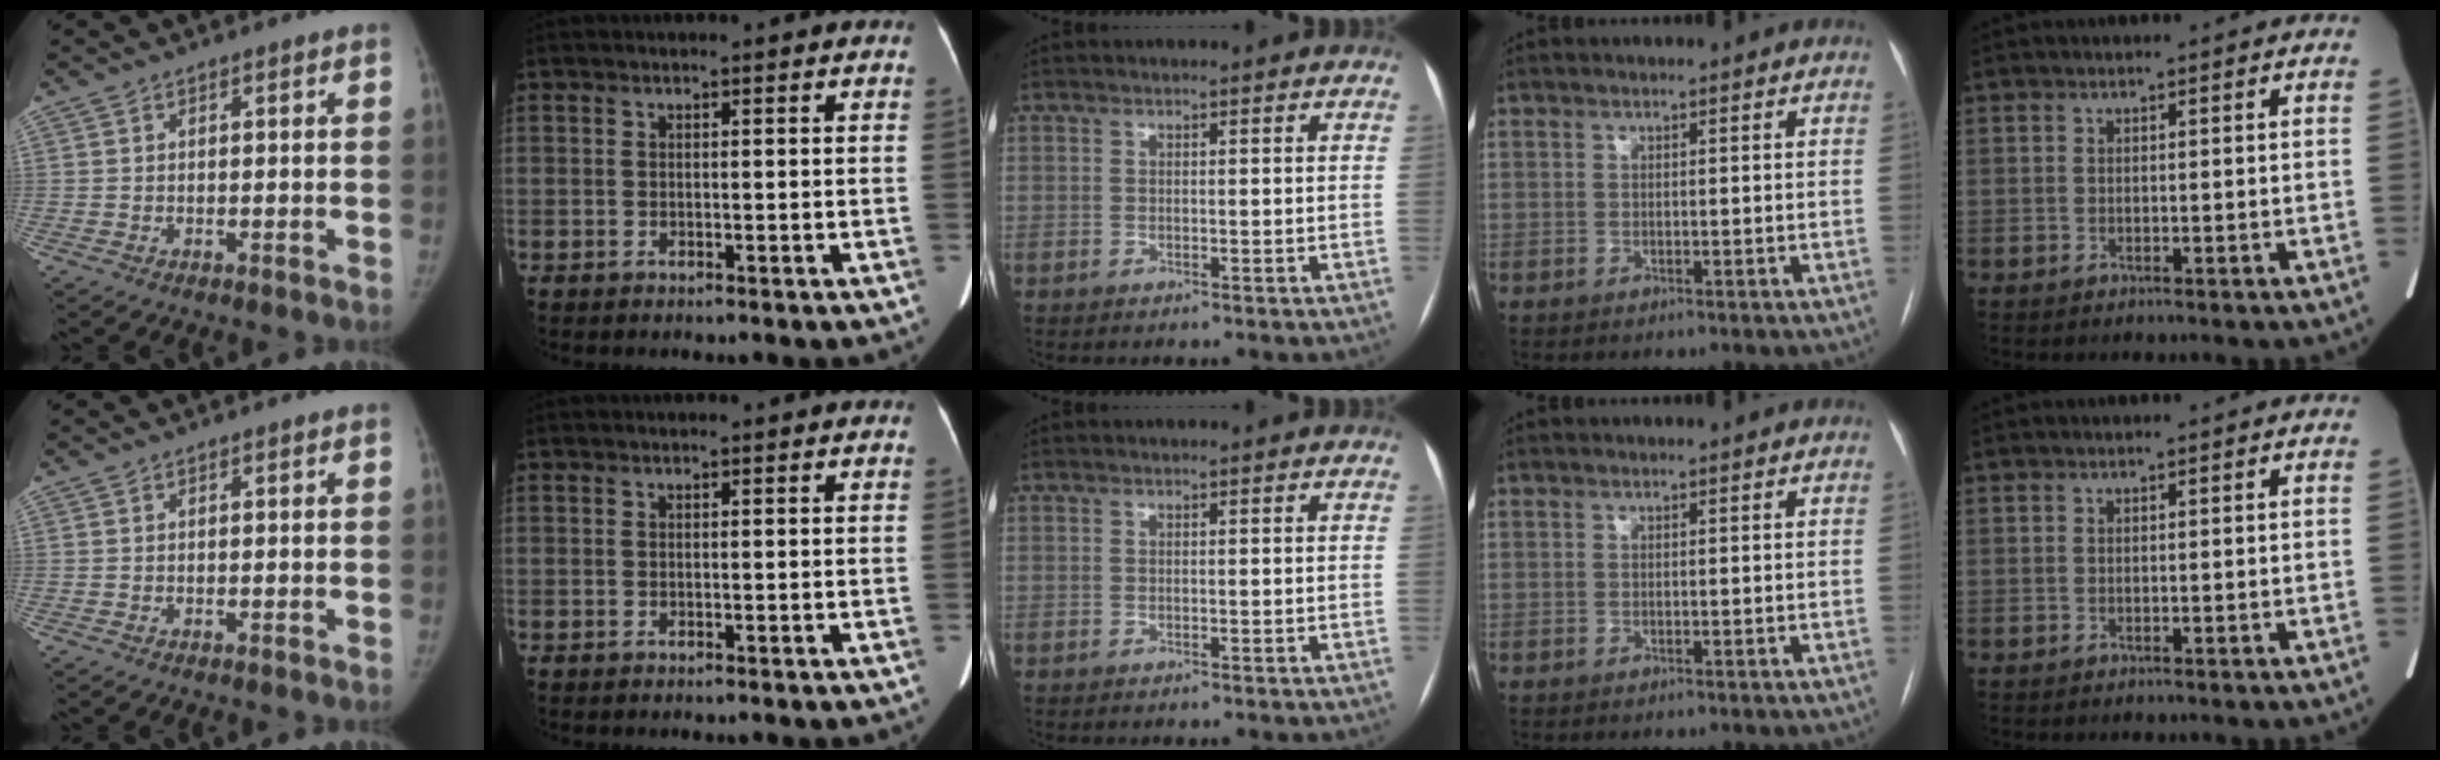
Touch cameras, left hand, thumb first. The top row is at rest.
{}